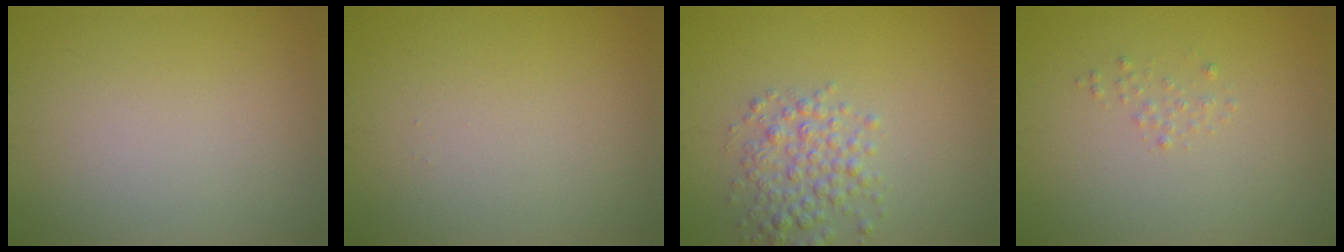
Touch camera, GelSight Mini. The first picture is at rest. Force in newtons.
{"total": 0.0}
{"total": 3.5, "press": 3.5, "slide": 0.1}
{"total": 0.7, "press": 0.7, "slide": 0.1}